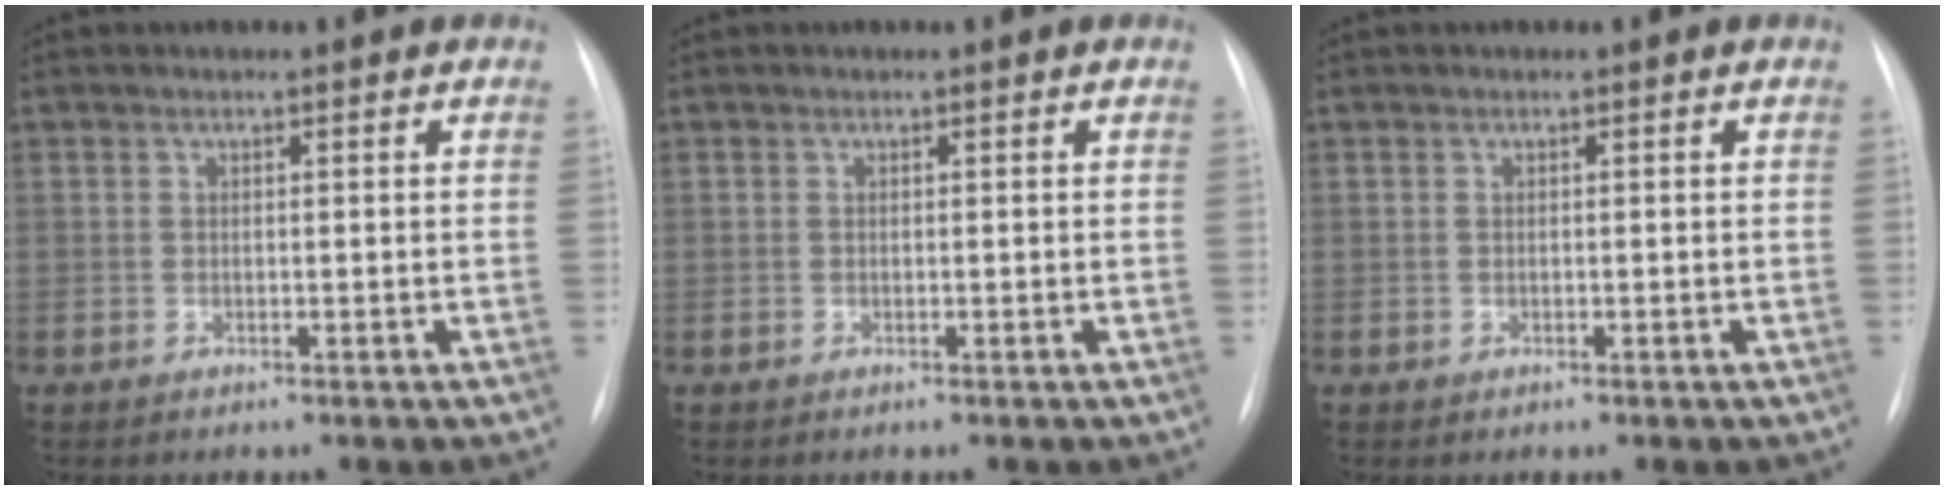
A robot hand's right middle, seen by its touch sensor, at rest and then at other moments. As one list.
[{"total": 0.0}, {"total": 0.0}]